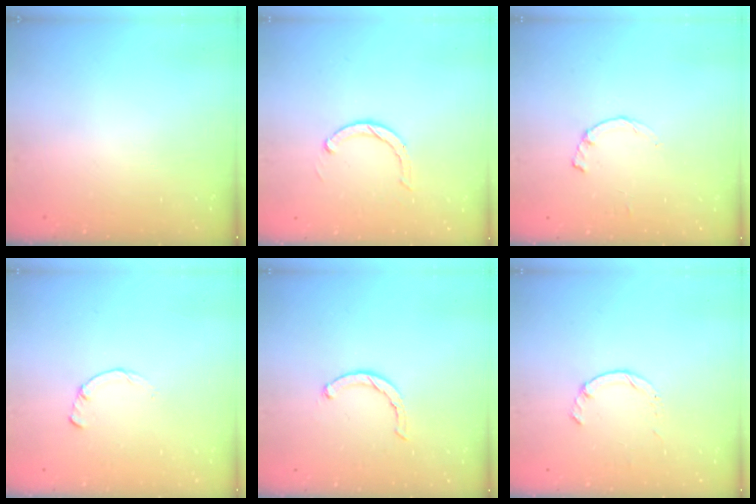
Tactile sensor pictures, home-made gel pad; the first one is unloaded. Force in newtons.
{"total": 2.9, "press": 2.9, "slide": 0.4}
{"total": 1.2, "press": 1.2, "slide": 0.3}
{"total": 2.2, "press": 2.2, "slide": 0.3}
{"total": 2.3, "press": 2.2, "slide": 0.5}
{"total": 1.0, "press": 1.0, "slide": 0.3}